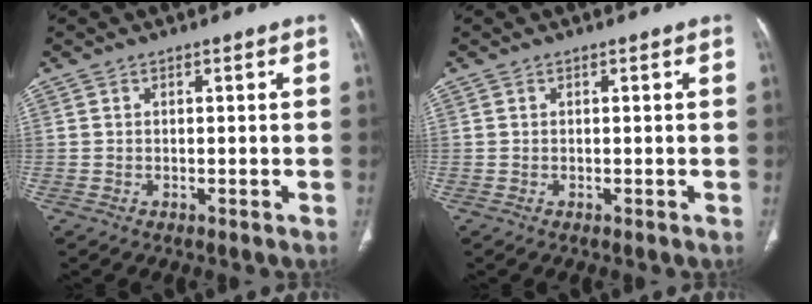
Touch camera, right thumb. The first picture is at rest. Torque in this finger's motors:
{"motor_torque": [0.00, 0.00, -0.01, -0.01, 0.00]}